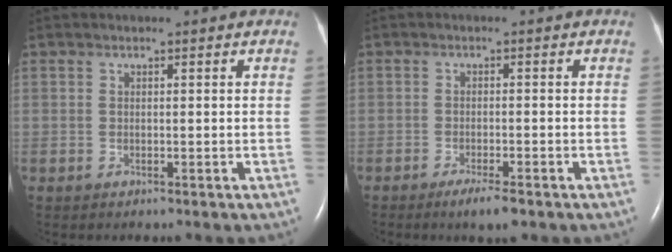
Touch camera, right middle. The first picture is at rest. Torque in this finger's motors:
{"motor_torque": [0.32, -0.29, 0.02, 0.02]}